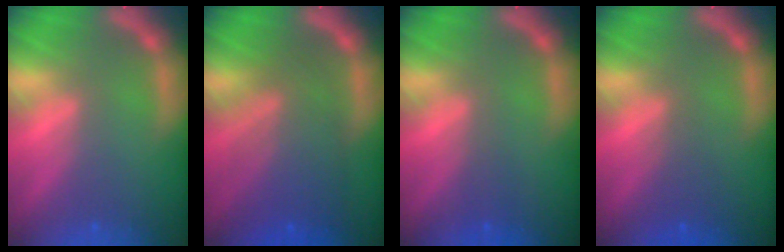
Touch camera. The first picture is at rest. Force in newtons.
{"total": 8.1}
{"total": 1.0}
{"total": 2.0}